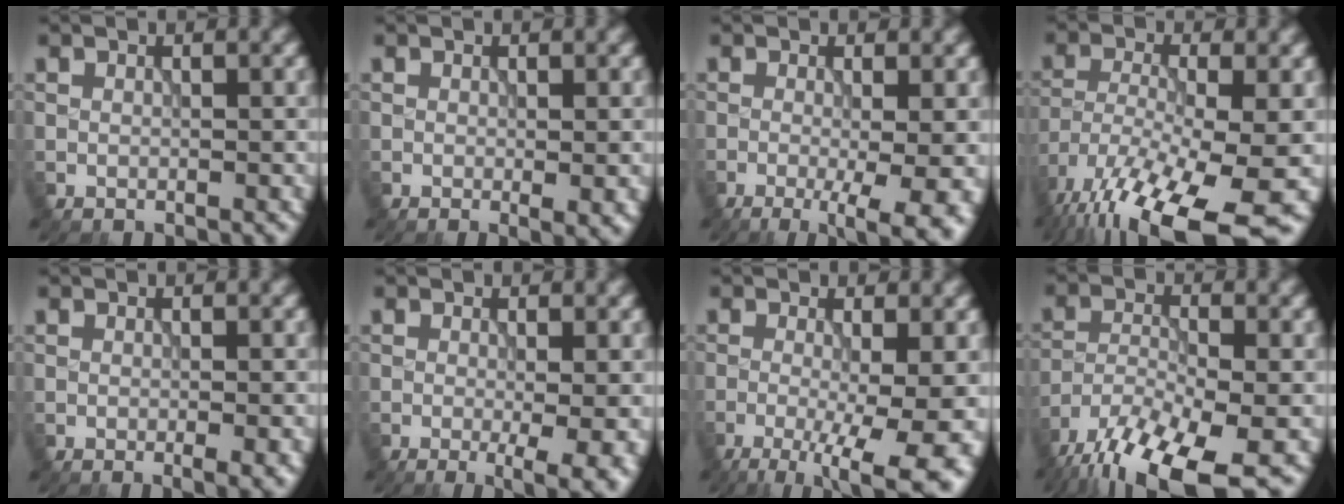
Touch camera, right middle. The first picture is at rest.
{"total": 1.5, "force": [-0.2, 0.2, 1.5], "torque": [-0.018, -0.008, -0.004]}
{"total": 7.0, "force": [-2.3, 2.2, 6.3], "torque": [-0.078, -0.011, -0.024]}
{"total": 14.7, "force": [-9.6, 4.2, 10.3], "torque": [-0.220, -0.034, -0.151]}
{"total": 1.9, "force": [-0.6, 0.4, 1.8], "torque": [-0.019, -0.005, -0.009]}
{"total": 5.1, "force": [-1.3, 1.4, 4.7], "torque": [-0.065, -0.016, -0.011]}
{"total": 9.8, "force": [-3.8, 3.2, 8.4], "torque": [-0.127, -0.018, -0.050]}
{"total": 13.3, "force": [-10.4, 4.0, 7.3], "torque": [-0.153, -0.046, -0.167]}